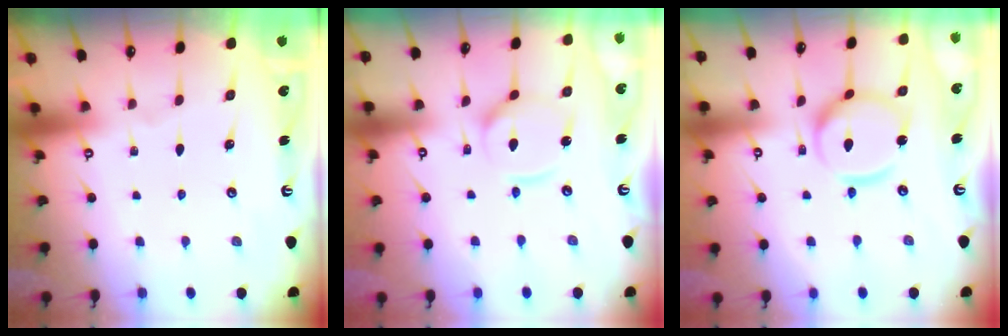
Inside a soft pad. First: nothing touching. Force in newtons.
{"total": 10.7, "press": 10.6, "slide": 0.9}
{"total": 12.7, "press": 12.6, "slide": 1.3}